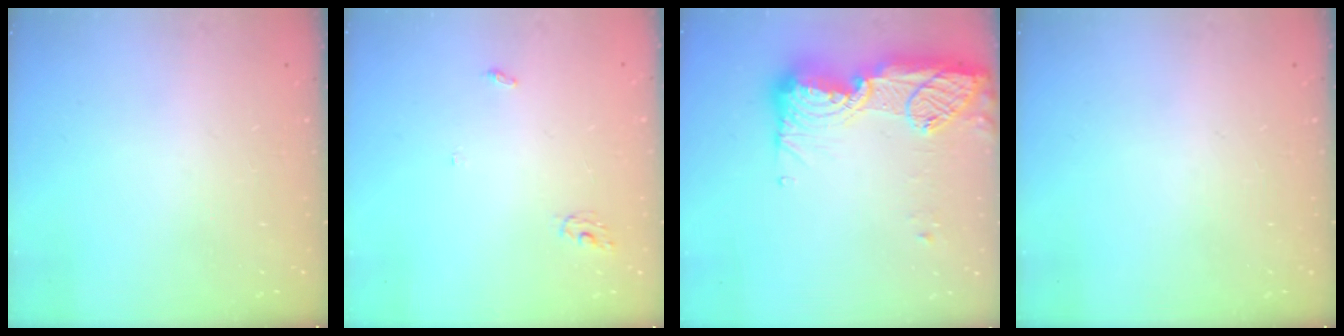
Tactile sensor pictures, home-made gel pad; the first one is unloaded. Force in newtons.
{"total": 2.8, "press": 2.8, "slide": 0.2}
{"total": 21.5, "press": 20.4, "slide": 6.7}
{"total": 0.0}